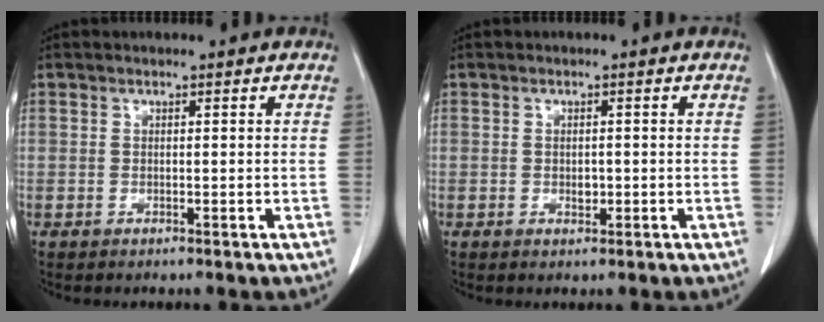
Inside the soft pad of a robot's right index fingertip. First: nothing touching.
{"total": 1.4, "force": [-0.1, 0.9, 1.1], "torque": [-0.019, 0.001, 0.005]}